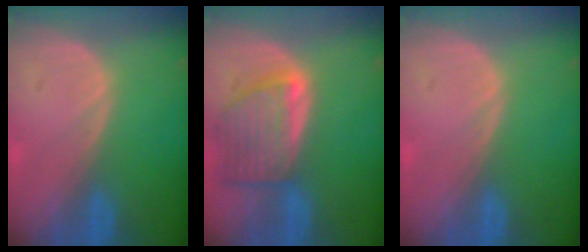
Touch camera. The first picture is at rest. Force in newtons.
{"total": 8.0, "press": 7.2, "slide": 3.4}
{"total": 0.0}